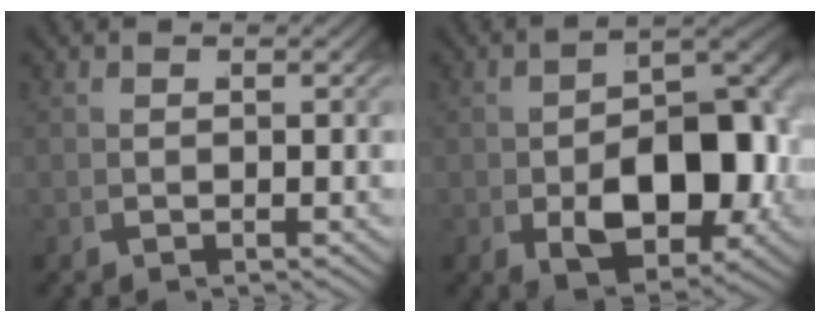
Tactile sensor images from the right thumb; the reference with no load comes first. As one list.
[{"total": 11.4, "force": [-1.6, 6.4, 9.3], "torque": [-0.154, -0.022, -0.007]}]